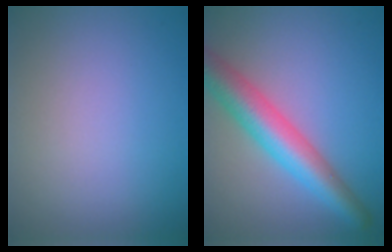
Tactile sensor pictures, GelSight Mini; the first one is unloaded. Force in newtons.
{"total": 6.3, "press": 6.3, "slide": 0.2}